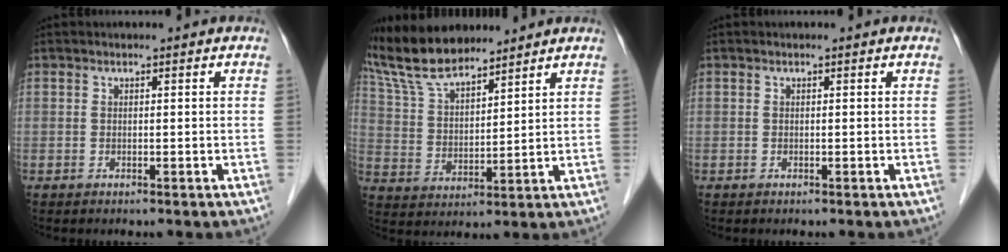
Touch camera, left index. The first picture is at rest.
{"total": 11.1, "force": [10.0, 2.2, 4.5], "torque": [-0.102, 0.020, 0.193]}
{"total": 0.0}